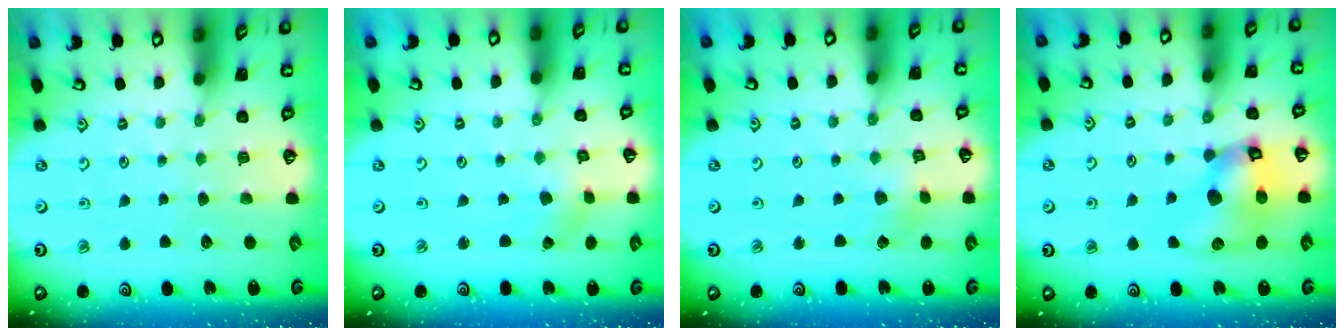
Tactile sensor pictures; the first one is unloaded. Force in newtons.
{"total": 0.5, "press": 0.5, "slide": 0.1}
{"total": 2.1, "press": 2.1, "slide": 0.1}
{"total": 14.1, "press": 13.9, "slide": 2.1}